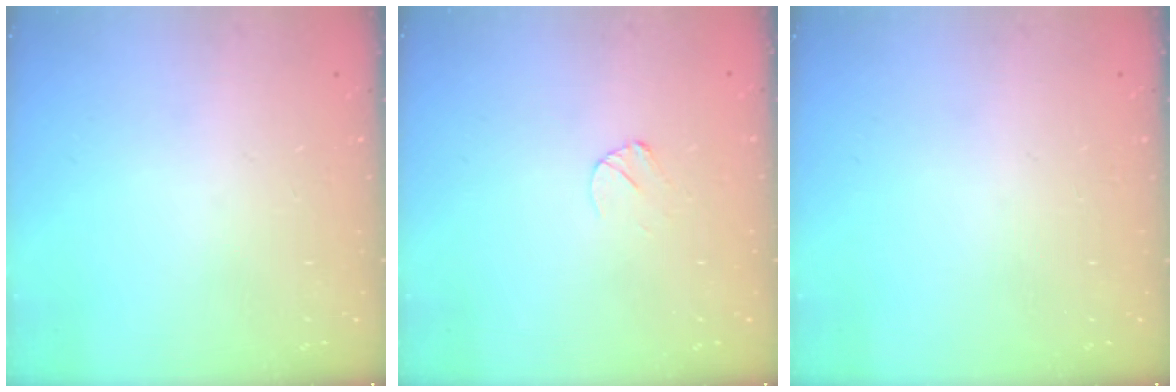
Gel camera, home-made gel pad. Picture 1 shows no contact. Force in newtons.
{"total": 3.2, "press": 3.1, "slide": 0.4}
{"total": 0.0}